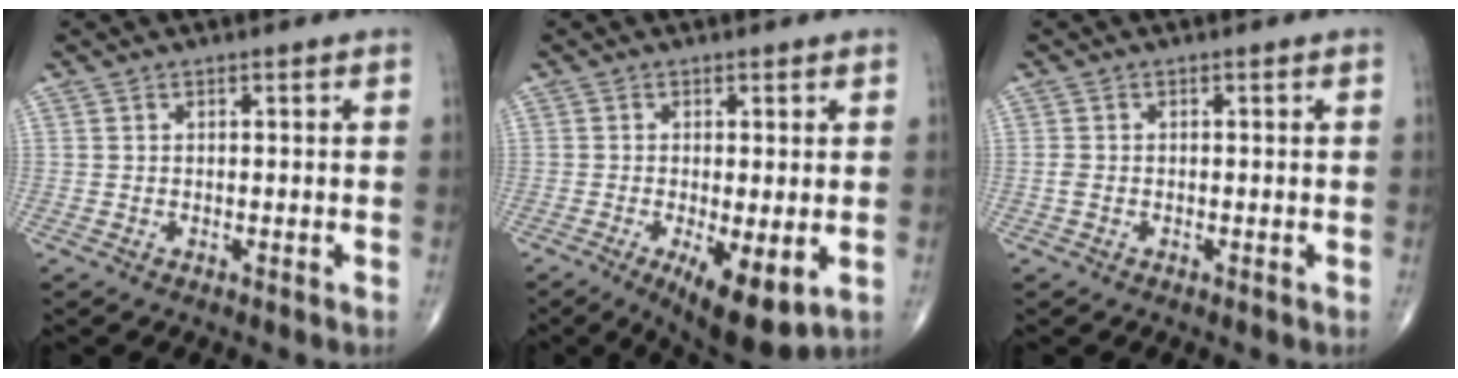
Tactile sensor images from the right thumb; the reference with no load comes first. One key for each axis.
{"total": 9.7, "fx": -2.8, "fy": 3.2, "fz": 8.7, "tx": -0.138, "ty": -0.022, "tz": -0.038}
{"total": 1.2, "fx": -0.4, "fy": 0.8, "fz": 0.8, "tx": -0.025, "ty": 0.002, "tz": -0.008}